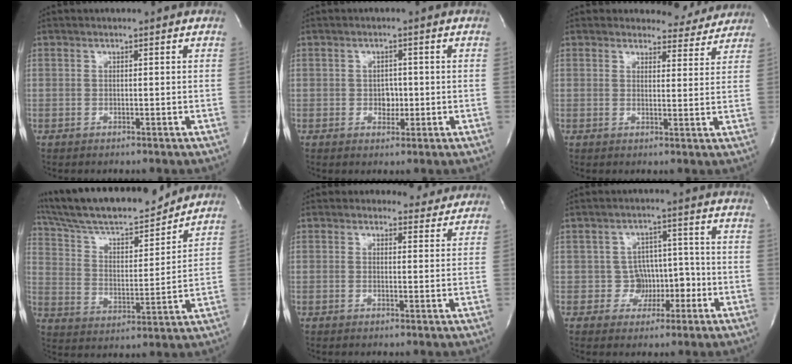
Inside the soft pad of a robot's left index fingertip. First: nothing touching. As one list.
[{"total": 2.3, "force": [-0.5, 2.0, 1.1], "torque": [-0.010, 0.003, -0.006]}, {"total": 4.9, "force": [4.6, 1.6, -0.6], "torque": [0.019, -0.013, 0.042]}, {"total": 19.3, "force": [17.4, 2.7, 7.9], "torque": [-0.145, 0.011, 0.288]}, {"total": 3.2, "force": [2.8, 1.6, -0.4], "torque": [0.012, -0.007, 0.021]}, {"total": 5.0, "force": [-1.7, 4.6, 0.8], "torque": [0.011, 0.021, -0.020]}]